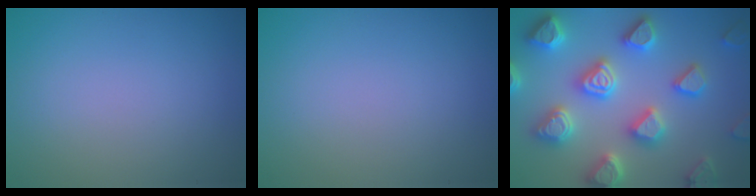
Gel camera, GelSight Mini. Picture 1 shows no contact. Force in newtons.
{"total": 0.0}
{"total": 7.3, "press": 7.1, "slide": 1.7}